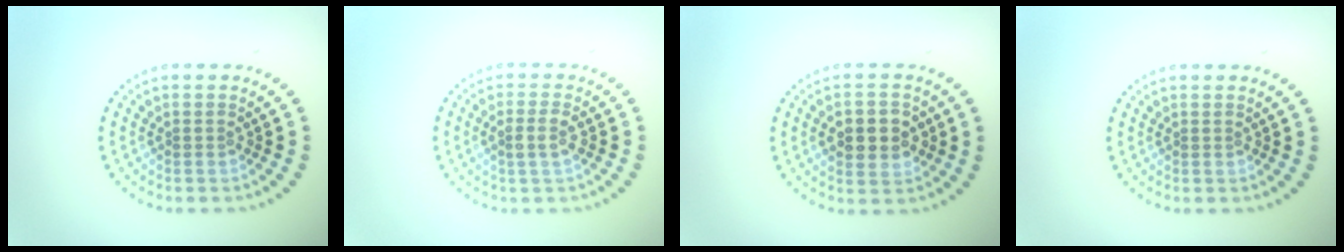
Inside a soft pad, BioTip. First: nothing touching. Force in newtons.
{"total": 1.8, "press": 1.8, "slide": 0.4}
{"total": 3.9, "press": 3.9, "slide": 0.3}
{"total": 0.0}